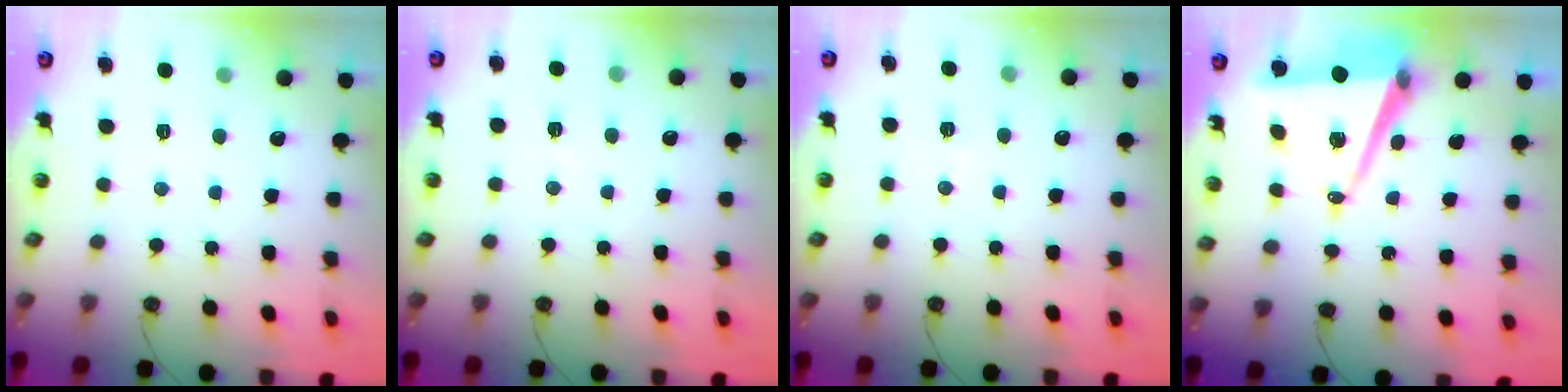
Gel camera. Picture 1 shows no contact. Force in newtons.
{"total": 2.3, "press": 1.3, "slide": 1.9}
{"total": 6.1, "press": 4.0, "slide": 4.6}
{"total": 11.0, "press": 10.2, "slide": 4.1}